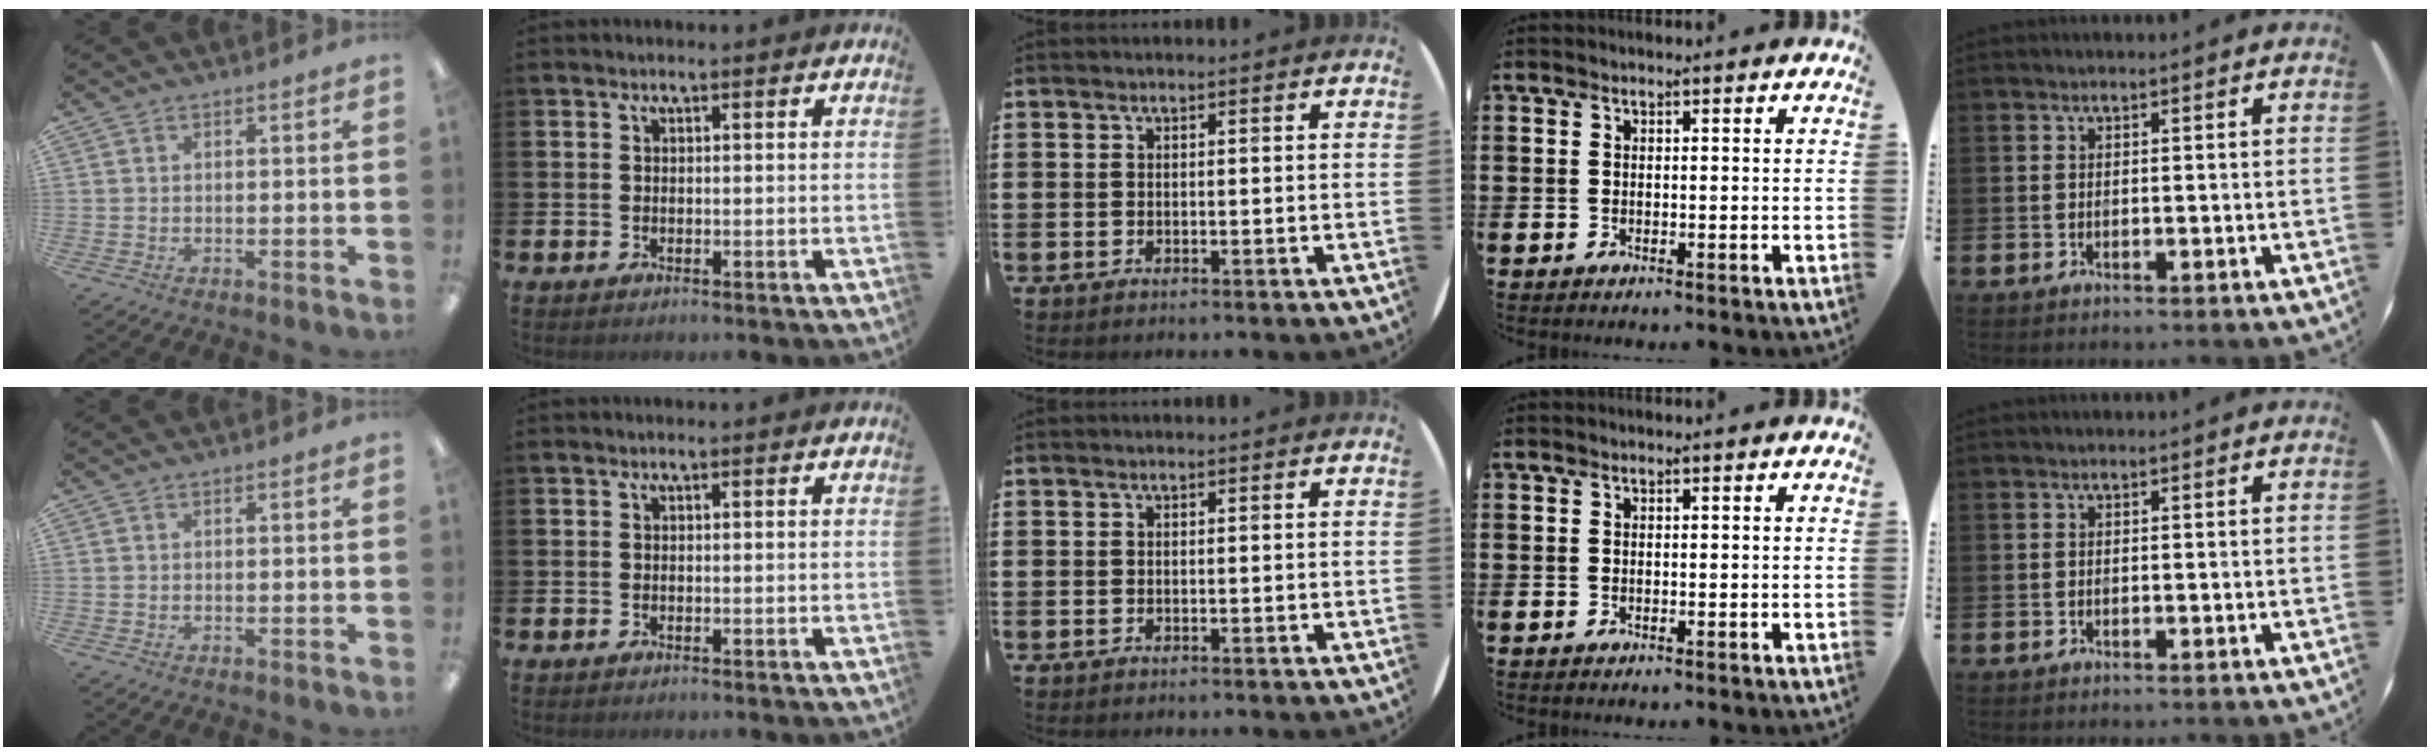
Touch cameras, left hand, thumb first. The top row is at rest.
{}